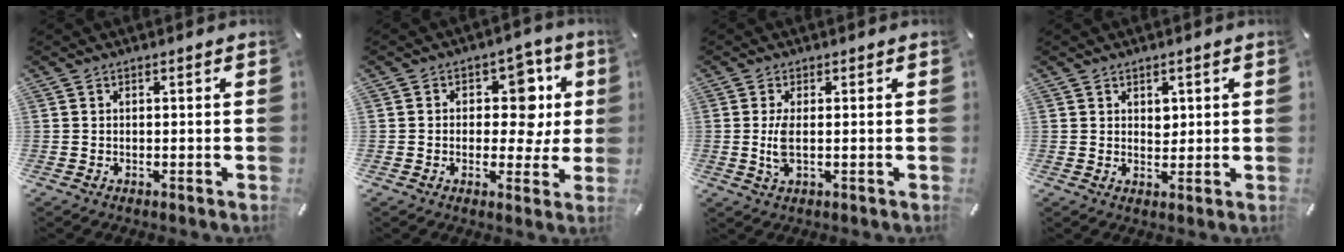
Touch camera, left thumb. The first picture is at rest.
{"total": 11.2, "force": [2.4, 8.1, 7.4], "torque": [-0.088, -0.010, 0.041]}
{"total": 4.5, "force": [0.0, 1.4, 4.2], "torque": [-0.099, -0.008, -0.006]}
{"total": 2.7, "force": [1.1, 2.1, 1.1], "torque": [-0.001, -0.006, 0.015]}